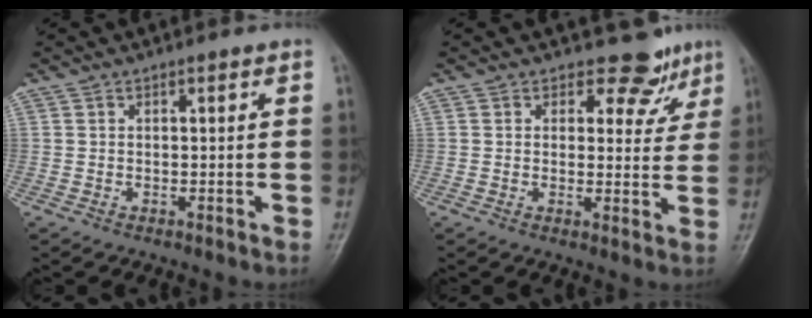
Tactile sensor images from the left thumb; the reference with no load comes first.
{"total": 5.8, "force": [4.5, 3.6, 1.0], "torque": [0.020, -0.032, 0.045]}